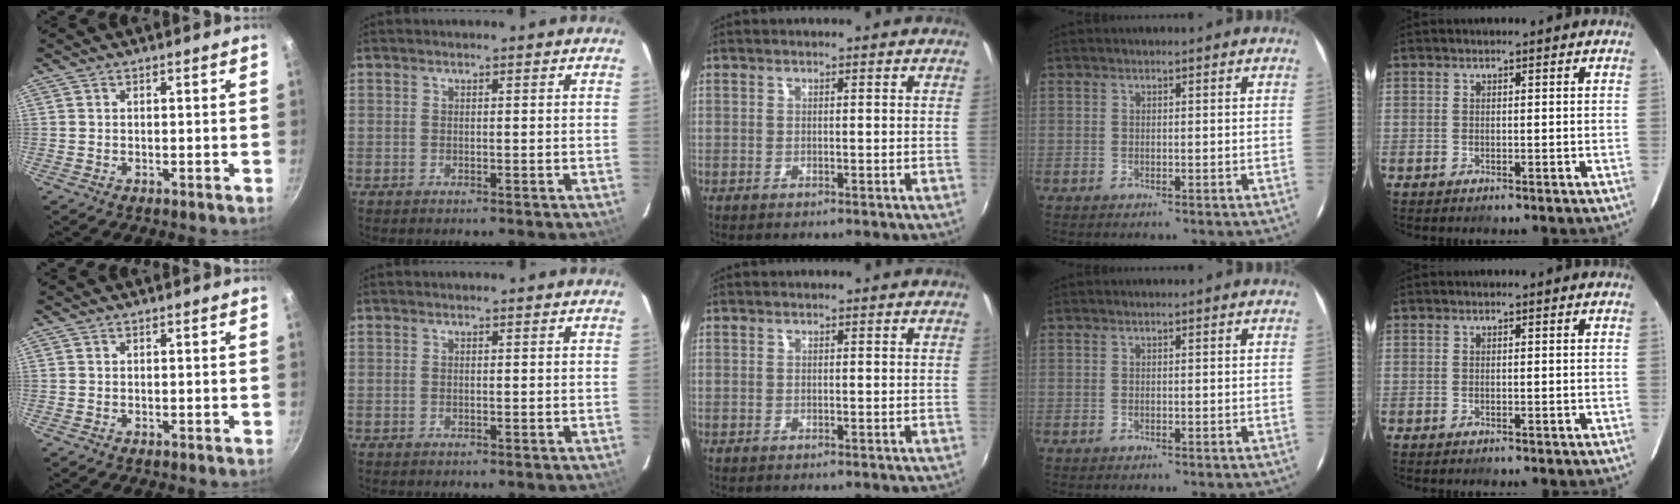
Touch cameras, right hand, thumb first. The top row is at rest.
{}